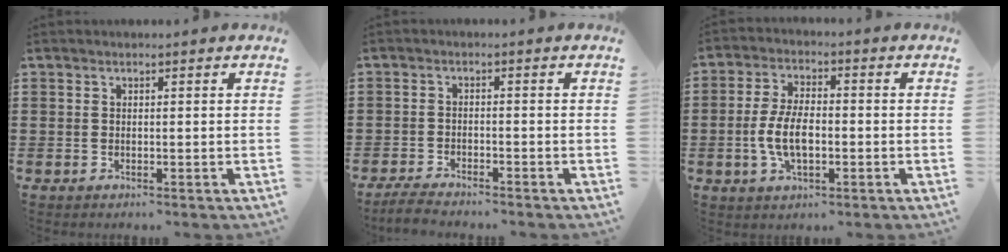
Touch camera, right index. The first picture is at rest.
{"total": 2.7, "force": [-2.7, 0.1, 0.2], "torque": [-0.014, 0.000, -0.059]}
{"total": 7.0, "force": [-1.3, 3.3, 6.0], "torque": [-0.142, -0.003, -0.032]}